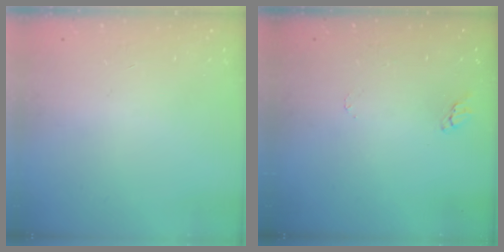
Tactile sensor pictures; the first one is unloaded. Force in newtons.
{"total": 2.9, "press": 2.9, "slide": 0.2}